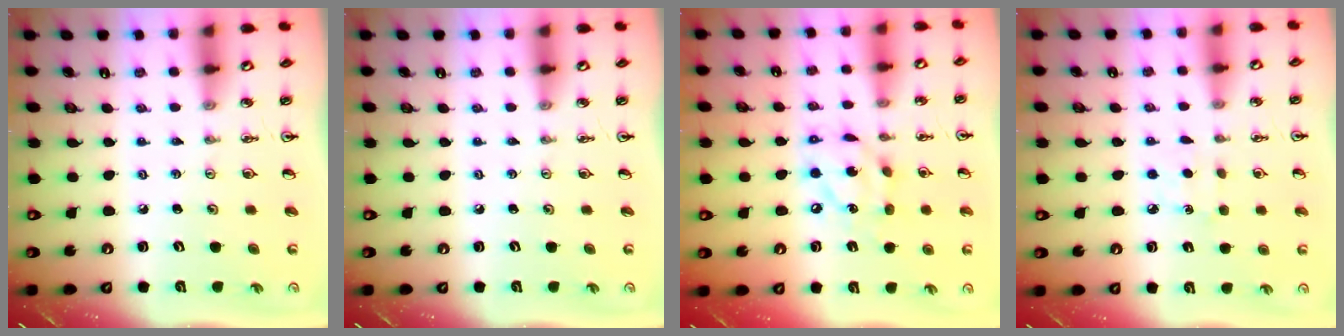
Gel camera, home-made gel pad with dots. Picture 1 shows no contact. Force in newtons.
{"total": 0.0}
{"total": 12.3, "press": 12.2, "slide": 0.9}
{"total": 4.1, "press": 4.0, "slide": 0.6}